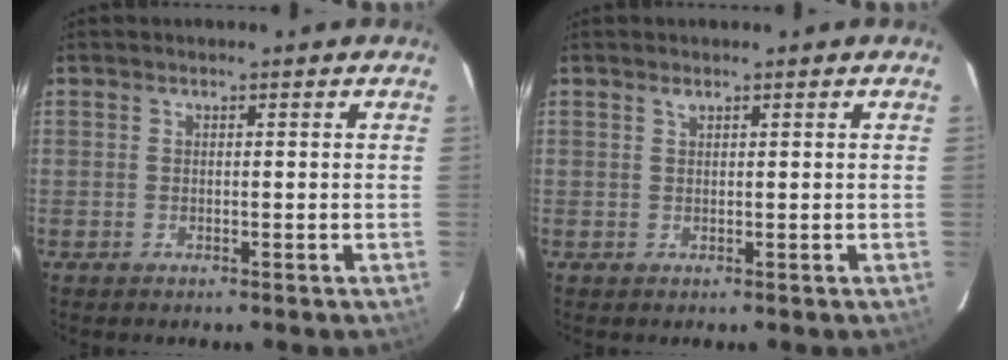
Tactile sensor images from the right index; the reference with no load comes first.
{"total": 0.6, "force": [0.5, 0.2, 0.3], "torque": [-0.004, 0.001, 0.009]}